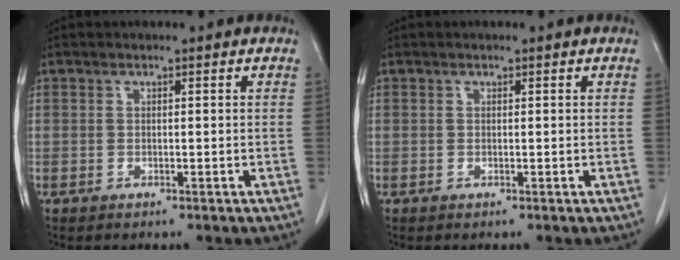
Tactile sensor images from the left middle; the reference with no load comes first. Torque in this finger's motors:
{"motor_torque": [-0.17, 0.21, -0.04, 0.00]}